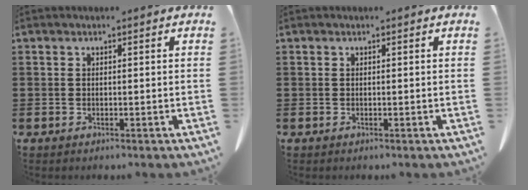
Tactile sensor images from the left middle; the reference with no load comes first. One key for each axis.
{"total": 0.0}